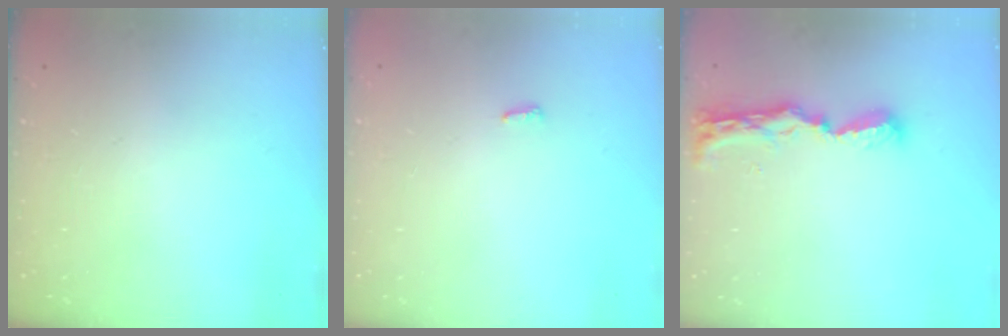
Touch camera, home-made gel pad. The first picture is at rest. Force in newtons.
{"total": 2.8, "press": 2.8, "slide": 0.5}
{"total": 8.7, "press": 8.7, "slide": 0.3}